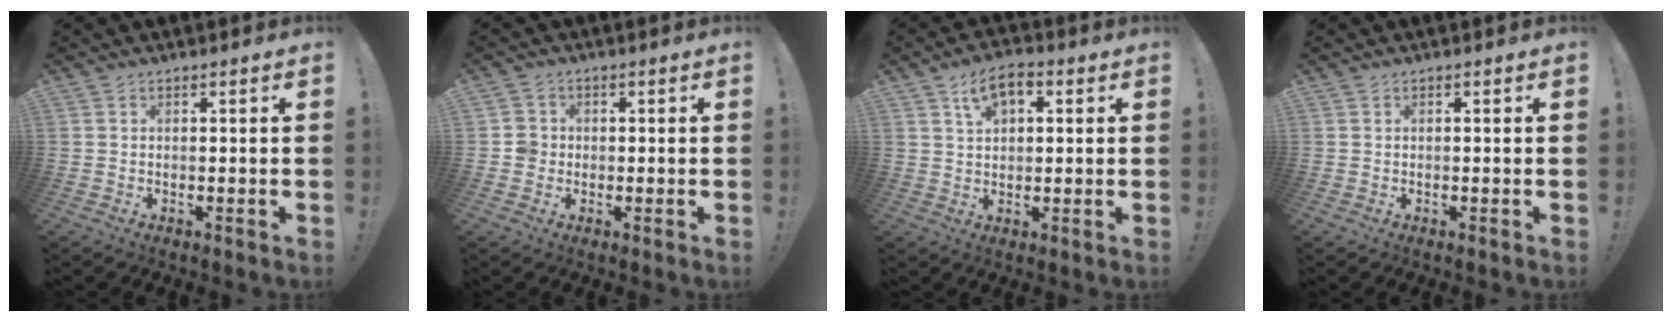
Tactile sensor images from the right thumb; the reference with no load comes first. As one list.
[{"total": 3.6, "force": [-0.8, 3.4, 0.8], "torque": [-0.007, 0.010, -0.015]}, {"total": 7.2, "force": [3.0, 4.4, 4.9], "torque": [-0.071, -0.003, 0.053]}, {"total": 0.0}]